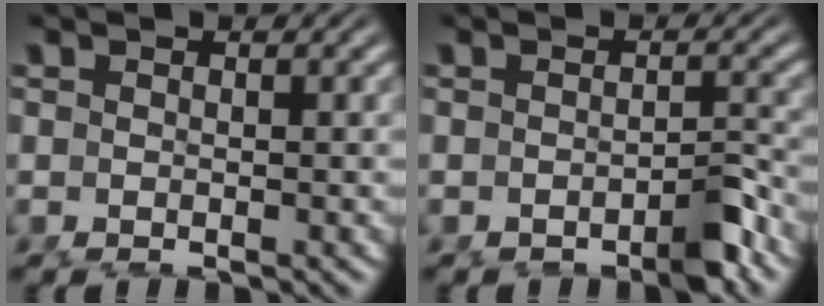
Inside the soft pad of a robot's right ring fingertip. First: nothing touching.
{"total": 2.0, "force": [-1.6, -0.2, 1.2], "torque": [-0.013, -0.003, -0.028]}